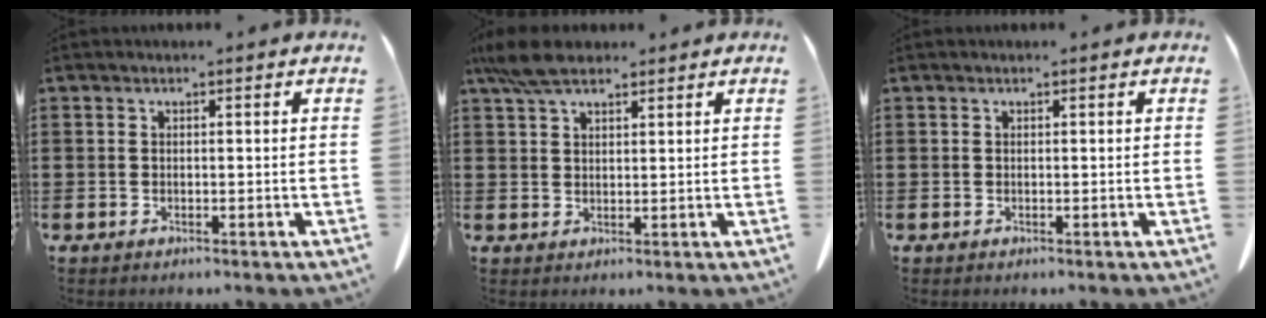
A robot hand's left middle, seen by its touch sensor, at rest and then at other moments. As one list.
[{"total": 5.9, "force": [4.4, 2.0, 3.4], "torque": [-0.078, -0.002, 0.084]}, {"total": 0.0}]